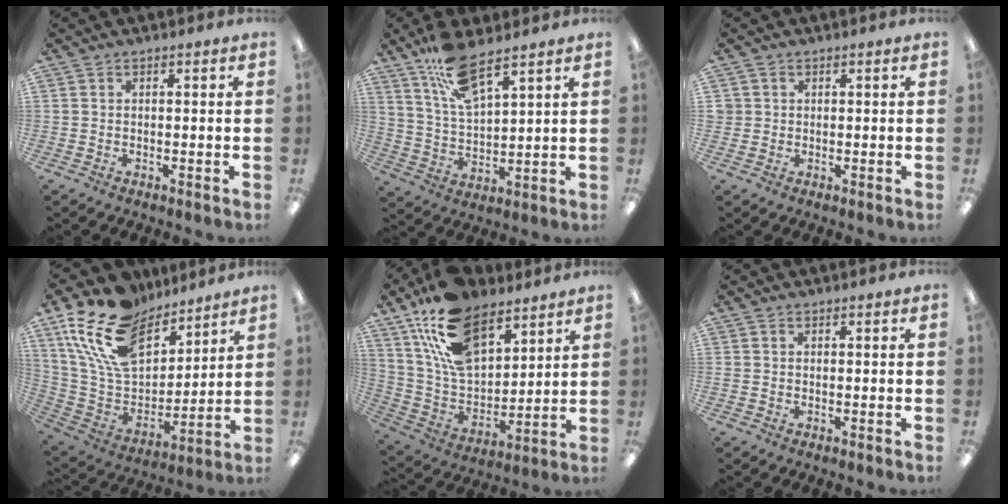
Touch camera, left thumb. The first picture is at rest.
{"total": 11.6, "force": [8.7, 3.5, 6.9], "torque": [-0.138, -0.035, 0.159]}
{"total": 1.4, "force": [0.4, 1.3, 0.1], "torque": [-0.002, 0.003, 0.007]}
{"total": 20.6, "force": [13.3, 11.8, 10.5], "torque": [-0.220, -0.070, 0.249]}
{"total": 19.3, "force": [12.6, 10.0, 10.6], "torque": [-0.221, -0.058, 0.234]}
{"total": 0.0}